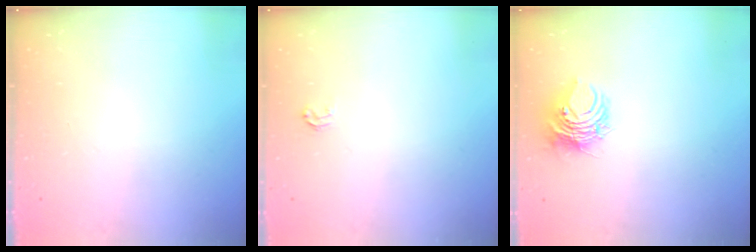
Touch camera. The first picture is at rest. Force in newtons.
{"total": 2.9, "press": 2.9, "slide": 0.1}
{"total": 8.2, "press": 8.2, "slide": 1.0}